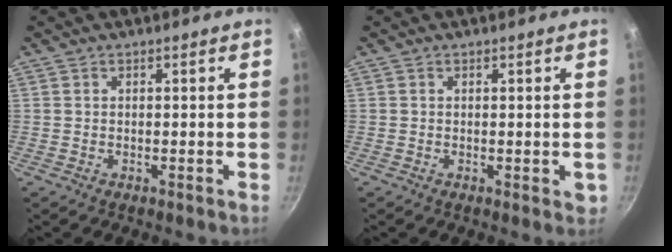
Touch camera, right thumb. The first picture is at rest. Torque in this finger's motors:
{"motor_torque": [2.66, 2.36, 0.28, -0.08, -0.02]}